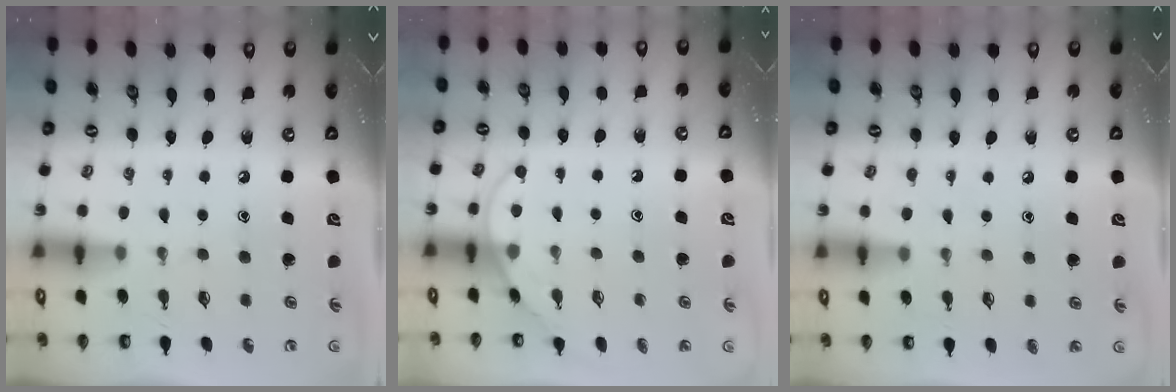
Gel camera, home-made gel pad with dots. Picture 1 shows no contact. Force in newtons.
{"total": 5.5, "press": 5.5, "slide": 0.6}
{"total": 3.1, "press": 3.1, "slide": 0.4}